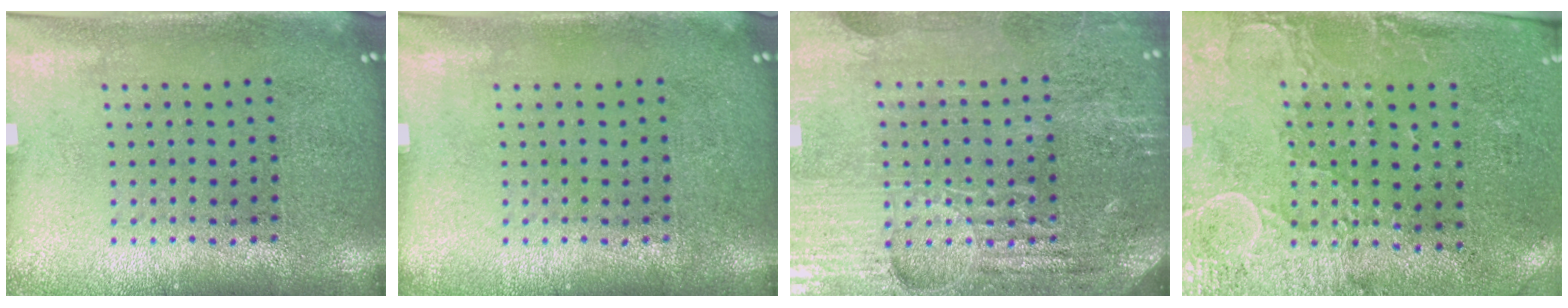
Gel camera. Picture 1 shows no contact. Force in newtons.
{"total": 0.0}
{"total": 4.8, "press": 4.5, "slide": 1.7}
{"total": 2.9, "press": 2.5, "slide": 1.6}